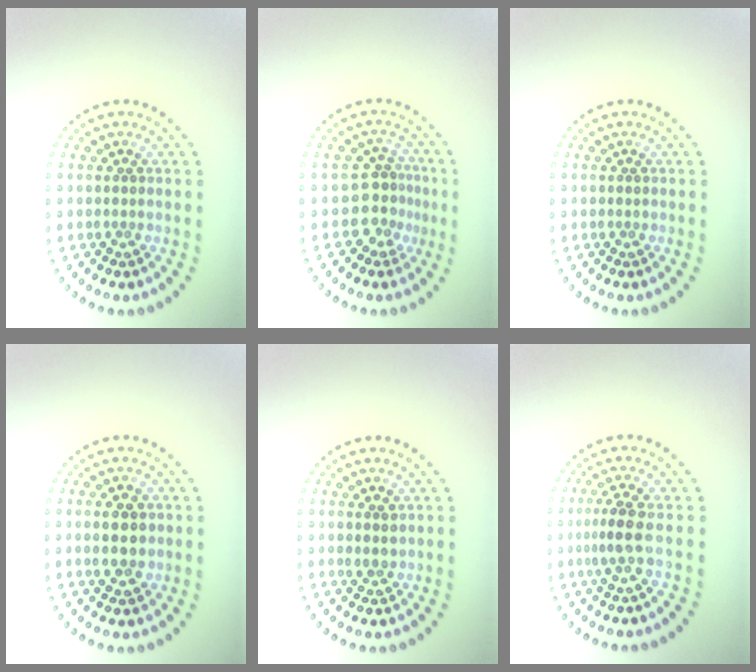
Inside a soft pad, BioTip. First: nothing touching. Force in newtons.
{"total": 2.9, "press": 2.1, "slide": 2.0}
{"total": 0.0}
{"total": 2.9, "press": 2.9, "slide": 0.1}
{"total": 1.2, "press": 1.1, "slide": 0.4}
{"total": 2.3, "press": 1.6, "slide": 1.6}